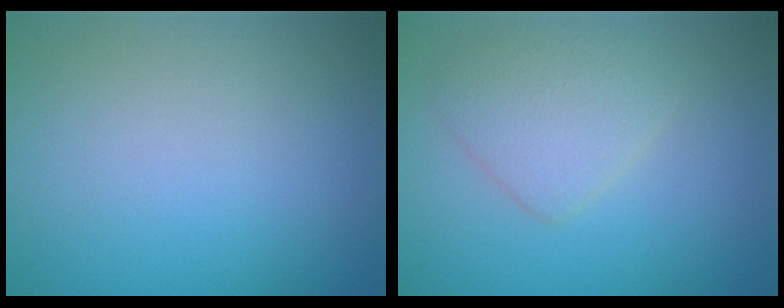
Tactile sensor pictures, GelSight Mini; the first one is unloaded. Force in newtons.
{"total": 3.0, "press": 3.0, "slide": 0.1}